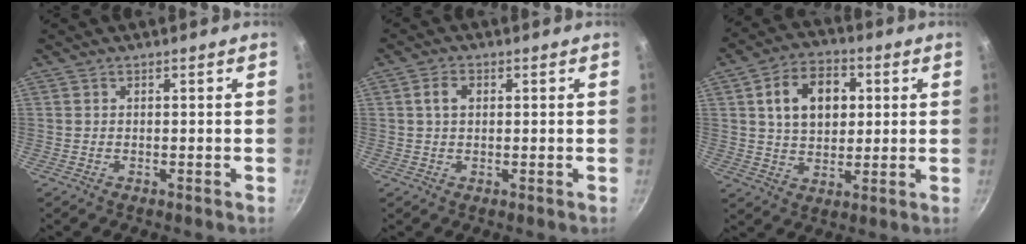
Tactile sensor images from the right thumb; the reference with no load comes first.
{"total": 3.1, "force": [0.7, 2.1, 2.2], "torque": [-0.030, 0.005, 0.010]}
{"total": 12.6, "force": [3.0, 8.9, 8.4], "torque": [-0.110, 0.005, 0.044]}